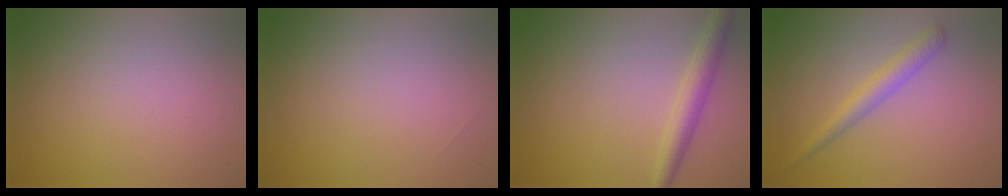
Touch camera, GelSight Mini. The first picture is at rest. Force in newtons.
{"total": 0.0}
{"total": 2.7, "press": 2.7, "slide": 0.1}
{"total": 2.2, "press": 2.2, "slide": 0.0}